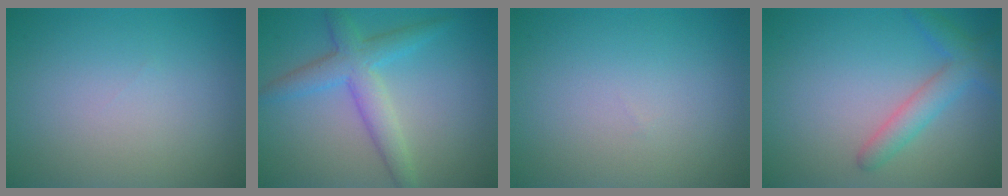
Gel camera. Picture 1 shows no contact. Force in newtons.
{"total": 4.1, "press": 4.1, "slide": 0.2}
{"total": 0.0}
{"total": 3.0, "press": 3.0, "slide": 0.2}